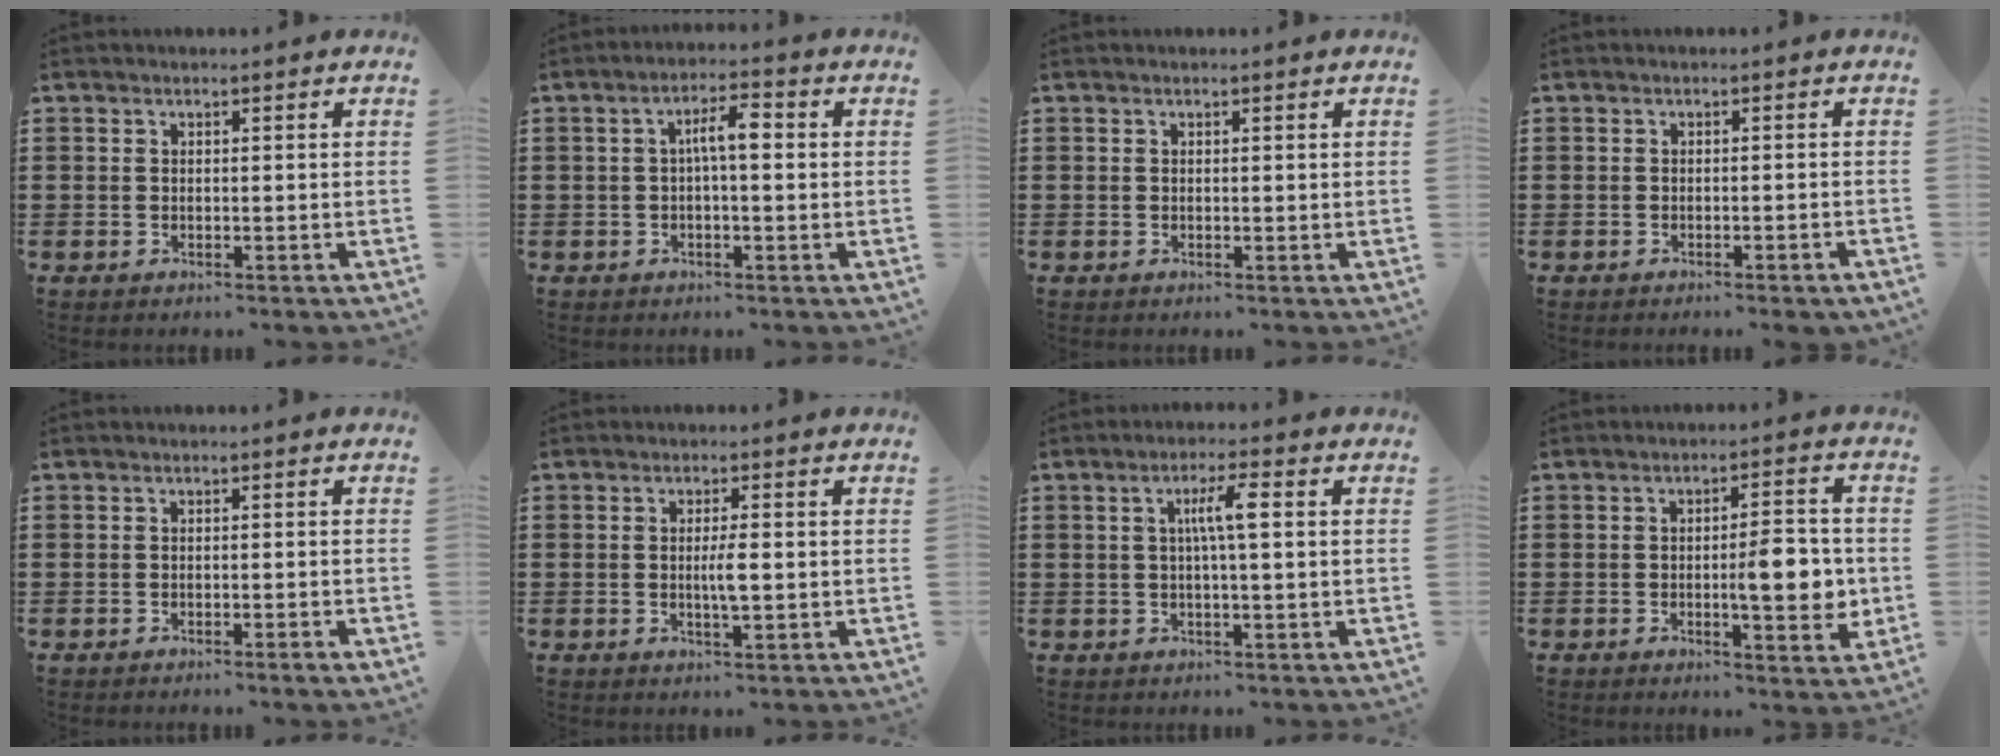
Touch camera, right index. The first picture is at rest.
{"total": 4.4, "force": [0.1, 1.1, 4.2], "torque": [-0.080, 0.012, -0.003]}
{"total": 0.0}
{"total": 1.0, "force": [-0.9, 0.0, 0.4], "torque": [-0.009, -0.001, -0.018]}
{"total": 0.9, "force": [-0.7, -0.1, 0.6], "torque": [-0.011, -0.002, -0.015]}
{"total": 3.1, "force": [-0.3, 0.5, 3.0], "torque": [-0.055, -0.004, -0.006]}
{"total": 4.5, "force": [0.5, 0.3, 4.5], "torque": [-0.085, 0.004, 0.003]}
{"total": 7.5, "force": [-0.8, 2.1, 7.1], "torque": [-0.087, -0.008, -0.020]}